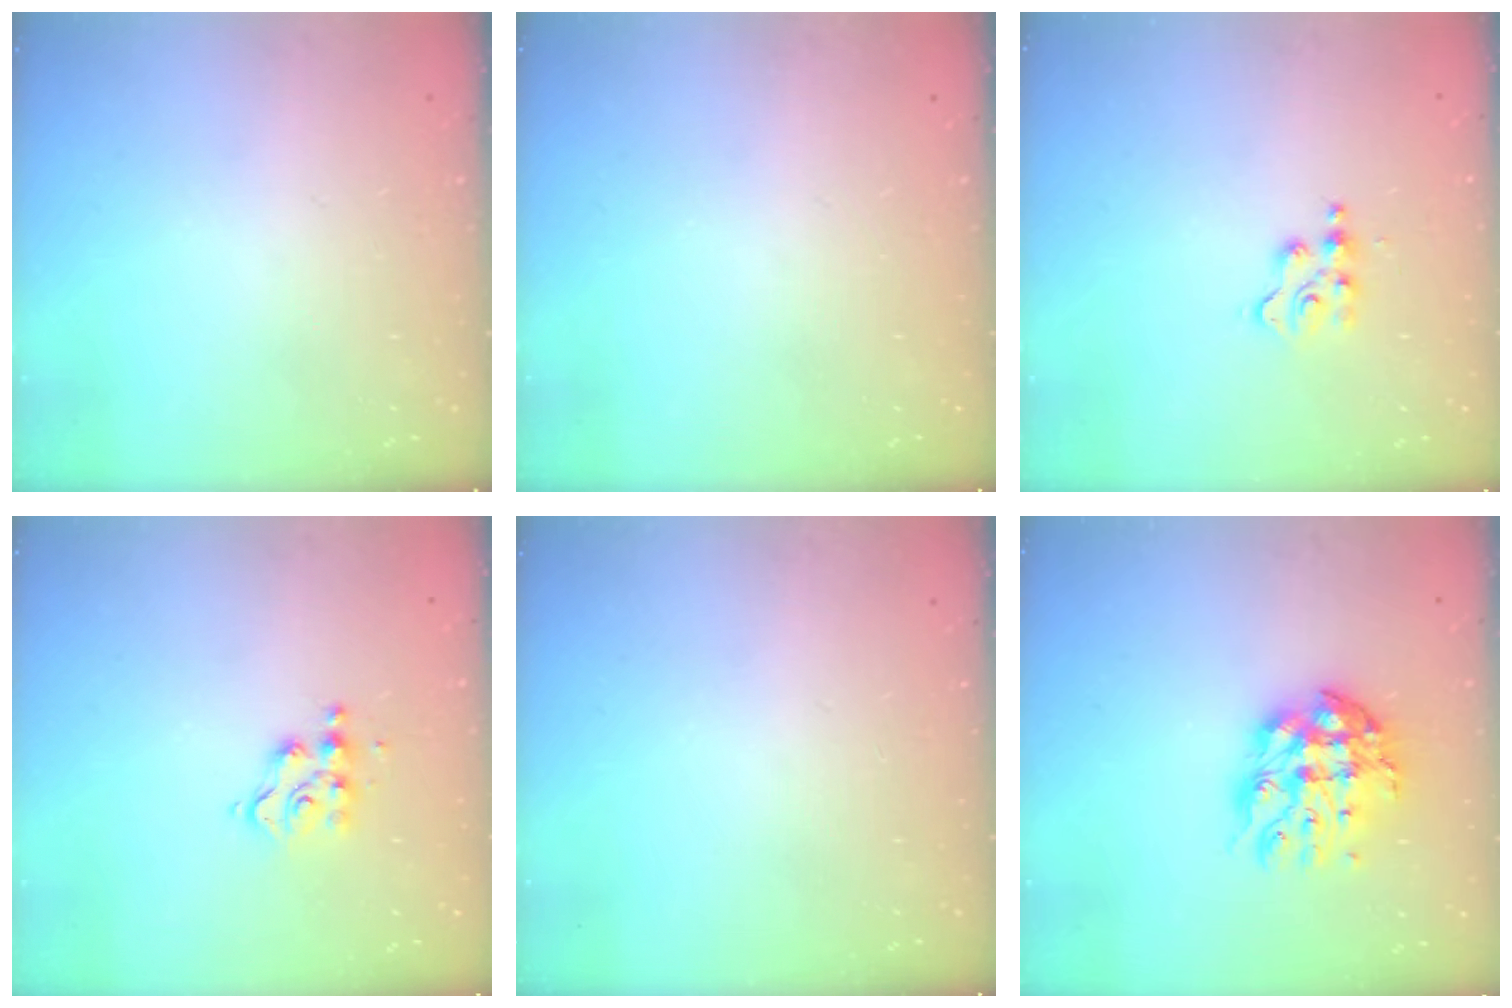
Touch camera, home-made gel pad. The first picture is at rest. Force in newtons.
{"total": 0.0}
{"total": 3.9, "press": 3.9, "slide": 0.5}
{"total": 5.7, "press": 5.7, "slide": 0.3}
{"total": 0.0}
{"total": 12.7, "press": 12.6, "slide": 1.2}